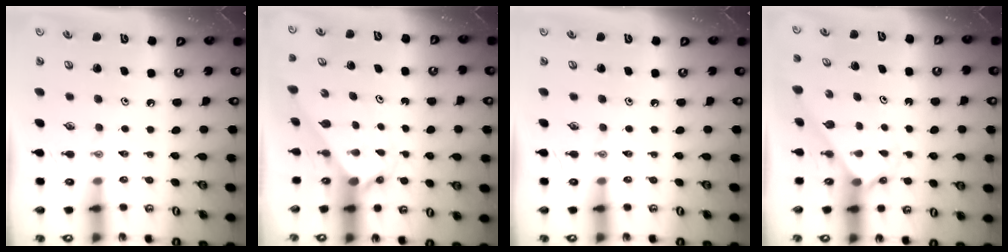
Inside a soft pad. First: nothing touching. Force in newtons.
{"total": 2.0, "press": 2.0, "slide": 0.2}
{"total": 0.0}
{"total": 2.5, "press": 2.5, "slide": 0.2}